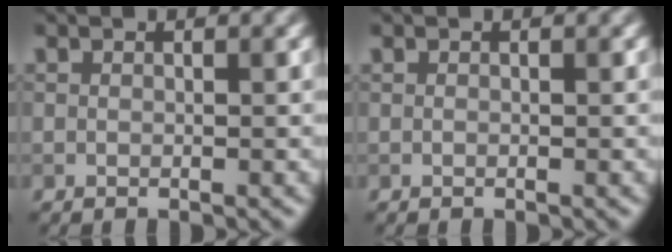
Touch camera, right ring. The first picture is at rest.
{"total": 0.0}